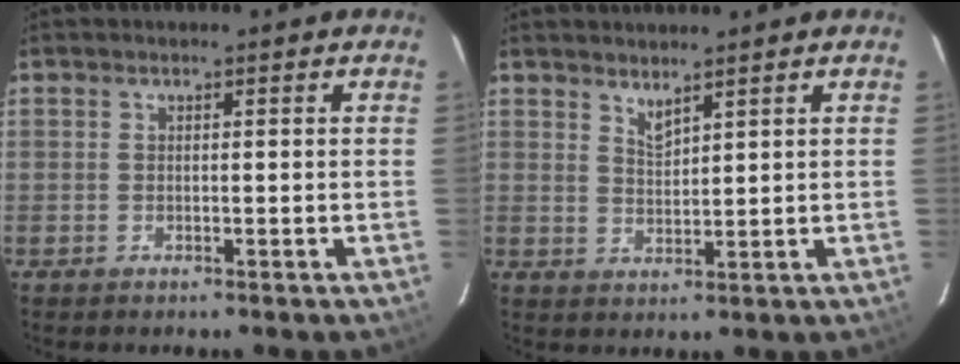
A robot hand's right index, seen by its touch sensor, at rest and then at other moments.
{"total": 2.7, "force": [2.3, 0.4, 1.2], "torque": [-0.021, 0.000, 0.041]}